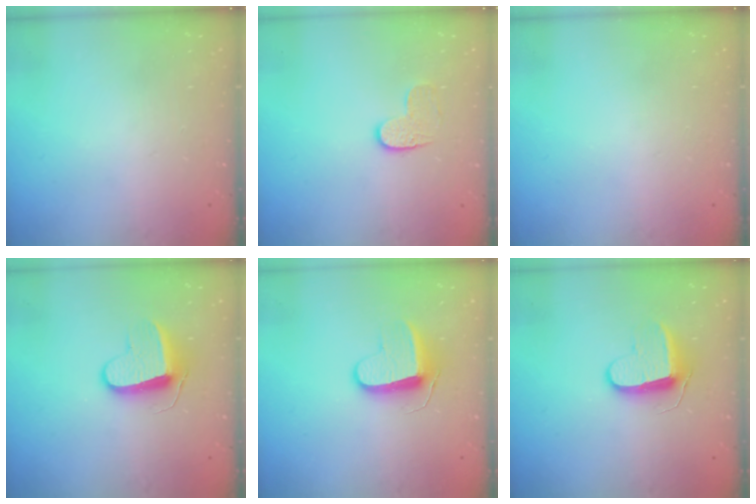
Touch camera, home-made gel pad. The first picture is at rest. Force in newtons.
{"total": 6.5, "press": 6.4, "slide": 0.5}
{"total": 0.0}
{"total": 9.3, "press": 9.3, "slide": 0.5}
{"total": 9.6, "press": 9.6, "slide": 0.2}
{"total": 9.6, "press": 9.6, "slide": 0.3}